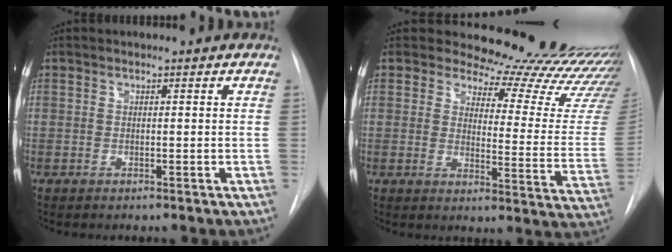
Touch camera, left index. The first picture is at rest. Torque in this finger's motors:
{"motor_torque": [0.87, -0.98, -0.24, -0.09]}